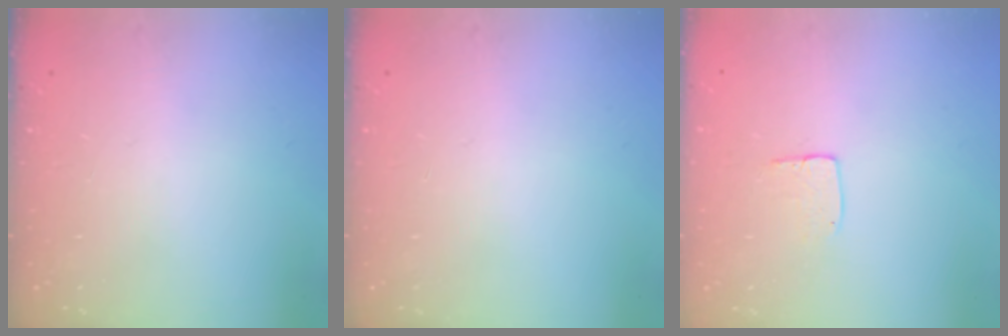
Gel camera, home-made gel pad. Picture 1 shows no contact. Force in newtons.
{"total": 0.0}
{"total": 5.6, "press": 5.6, "slide": 0.2}